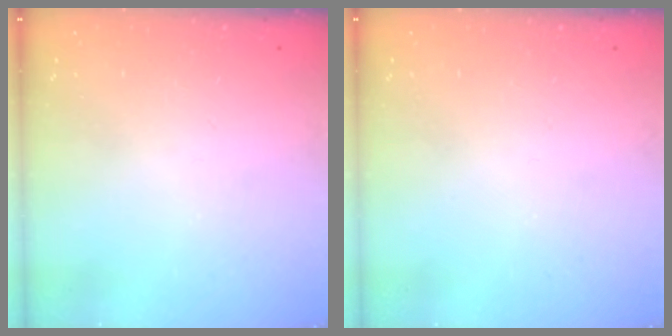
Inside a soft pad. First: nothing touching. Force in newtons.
{"total": 0.0}